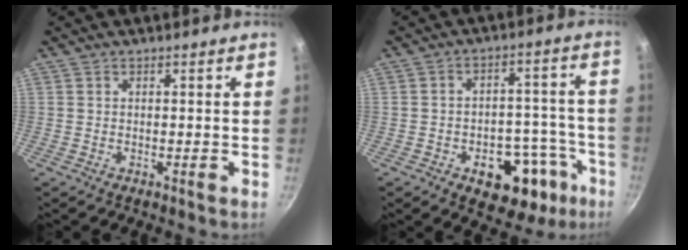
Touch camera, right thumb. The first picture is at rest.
{"total": 16.2, "force": [-7.3, 10.0, 10.5], "torque": [-0.074, 0.050, -0.087]}